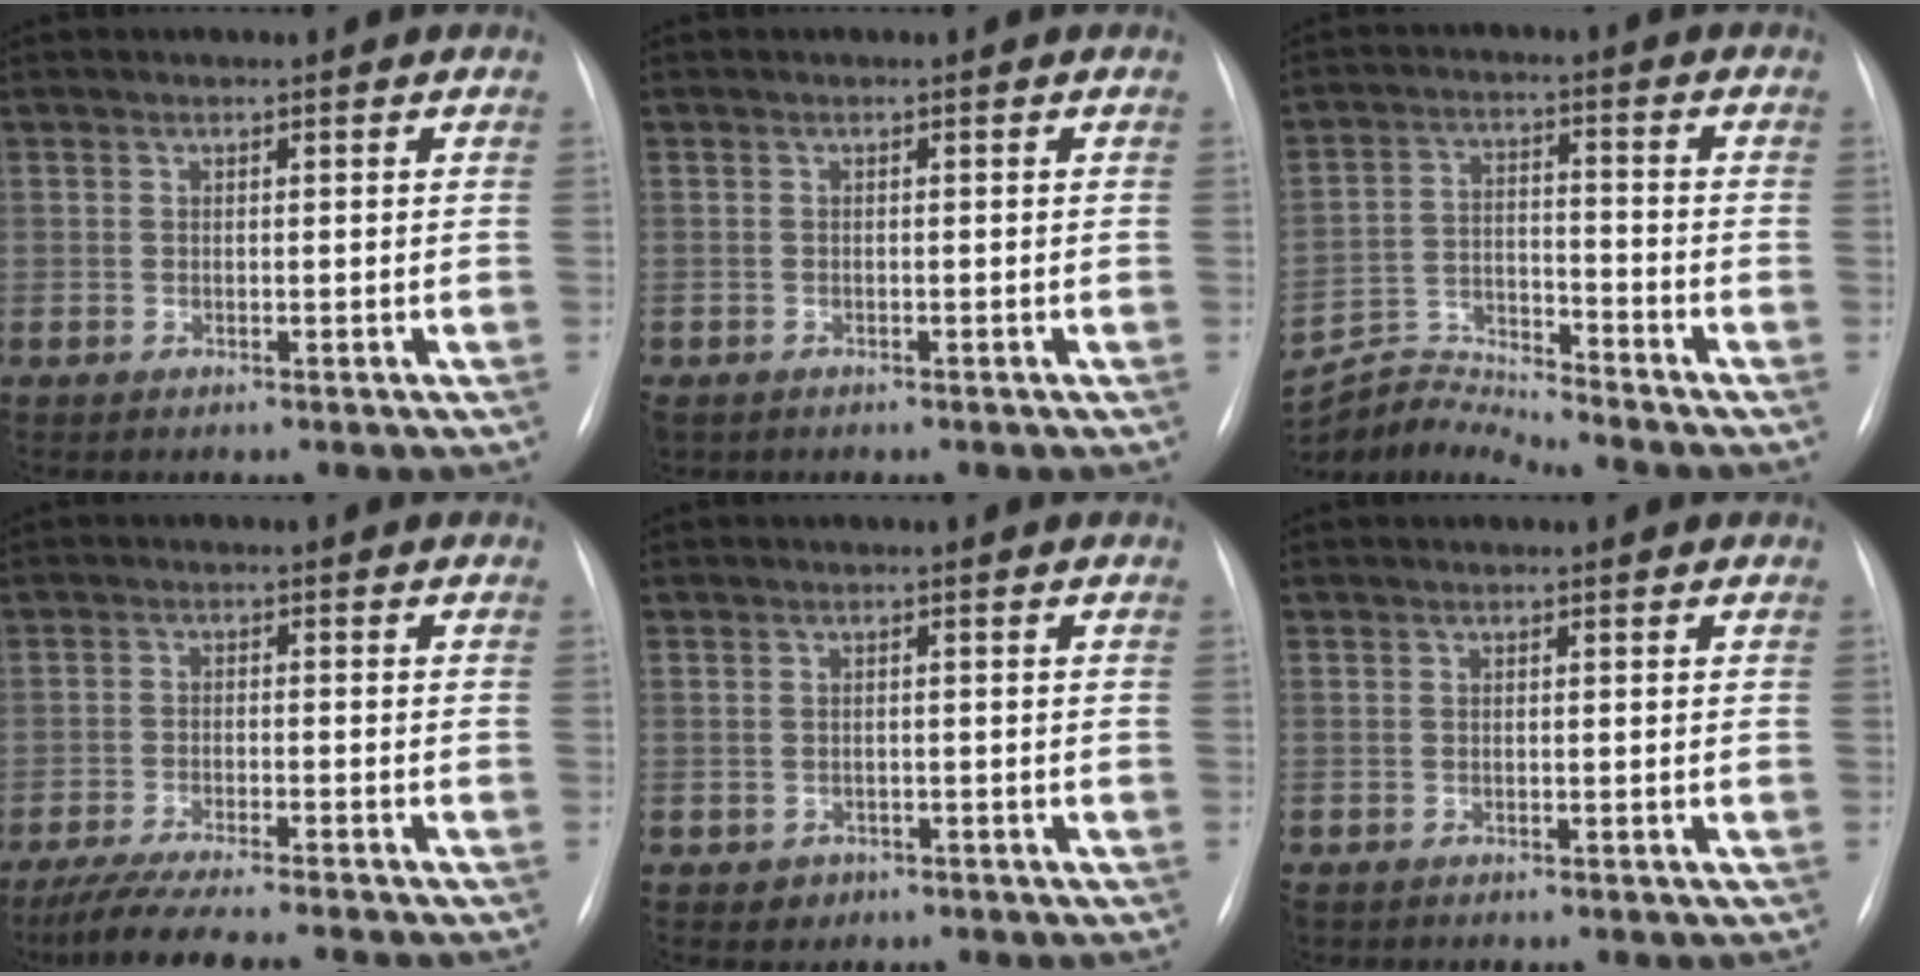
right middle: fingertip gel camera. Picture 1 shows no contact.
{"total": 2.6, "force": [-1.8, 1.7, 0.8], "torque": [-0.017, -0.002, -0.027]}
{"total": 8.9, "force": [-8.6, -1.7, -1.0], "torque": [0.007, 0.023, -0.160]}
{"total": 12.0, "force": [-10.5, 0.3, 5.8], "torque": [-0.082, -0.023, -0.162]}
{"total": 1.8, "force": [-0.9, 1.5, 0.1], "torque": [0.000, 0.007, -0.009]}
{"total": 0.7, "force": [-0.5, 0.4, 0.2], "torque": [-0.006, 0.002, -0.006]}